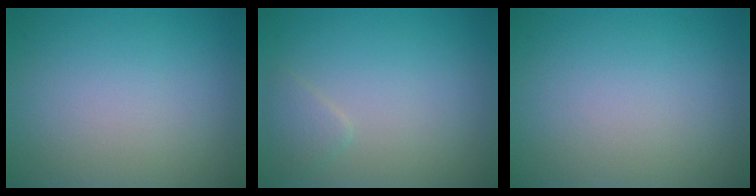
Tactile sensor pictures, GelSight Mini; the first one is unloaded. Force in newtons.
{"total": 1.2, "press": 1.2, "slide": 0.1}
{"total": 0.0}